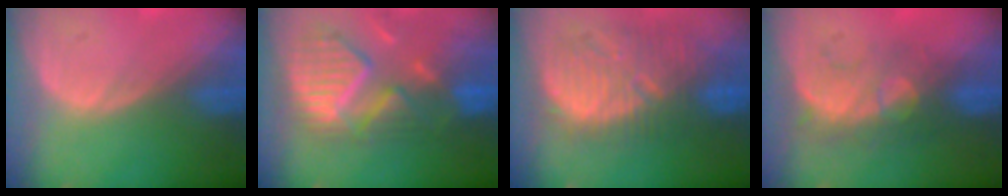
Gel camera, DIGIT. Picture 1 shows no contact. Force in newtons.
{"total": 11.9, "press": 10.3, "slide": 5.9}
{"total": 11.7, "press": 11.1, "slide": 3.8}
{"total": 8.5, "press": 7.6, "slide": 3.7}